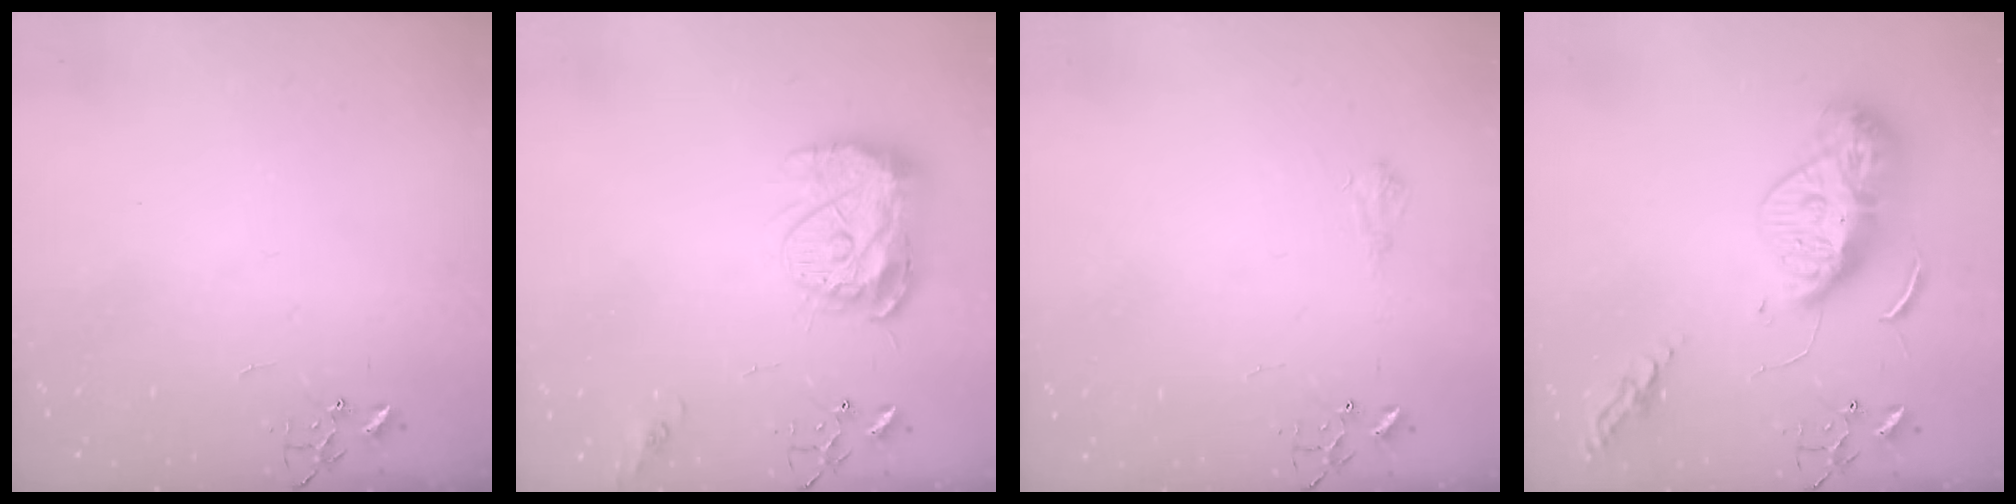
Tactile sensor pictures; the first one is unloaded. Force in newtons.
{"total": 13.9, "press": 13.8, "slide": 1.4}
{"total": 6.2, "press": 6.2, "slide": 0.8}
{"total": 14.4, "press": 14.3, "slide": 1.3}